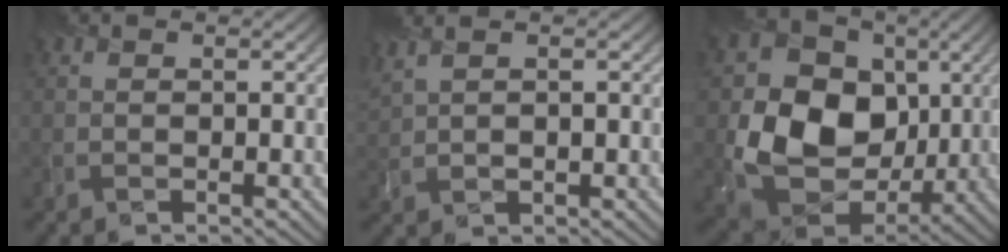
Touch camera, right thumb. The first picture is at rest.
{"total": 2.6, "force": [2.1, 0.6, 1.4], "torque": [-0.043, 0.010, 0.047]}
{"total": 13.1, "force": [1.2, 10.9, 7.3], "torque": [-0.147, -0.011, 0.017]}